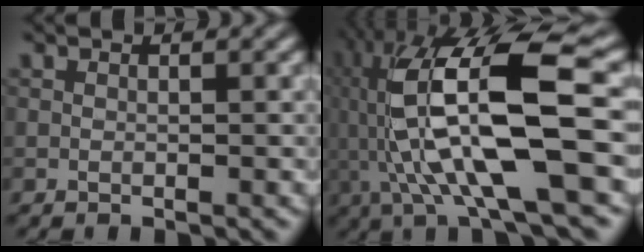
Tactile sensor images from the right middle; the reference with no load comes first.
{"total": 13.4, "force": [-0.1, 4.0, 12.8], "torque": [-0.260, 0.003, 0.004]}